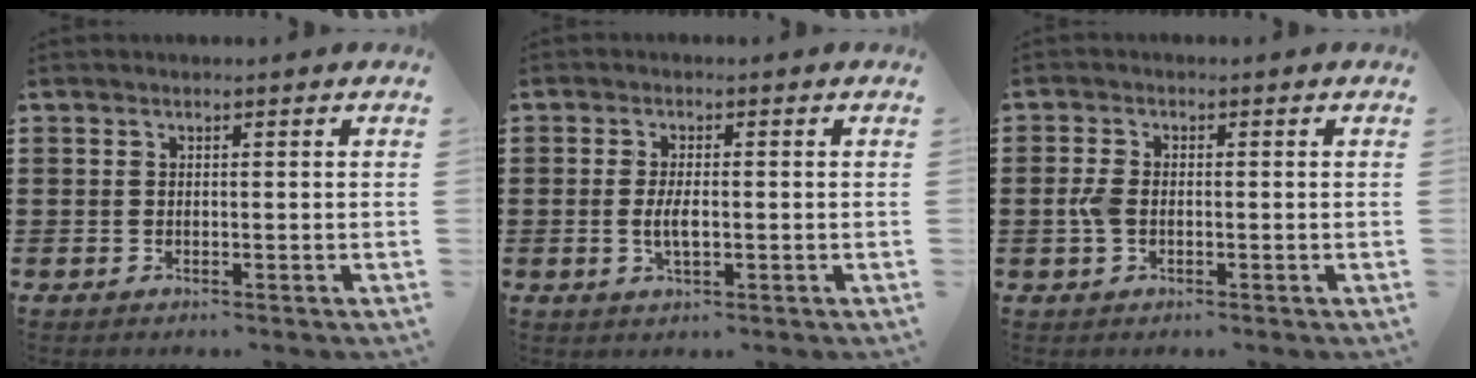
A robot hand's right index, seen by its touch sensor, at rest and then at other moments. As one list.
[{"total": 3.4, "force": [-0.4, 1.2, 3.1], "torque": [-0.064, -0.001, -0.009]}, {"total": 2.7, "force": [-0.4, 1.6, 2.1], "torque": [-0.057, 0.000, -0.013]}]